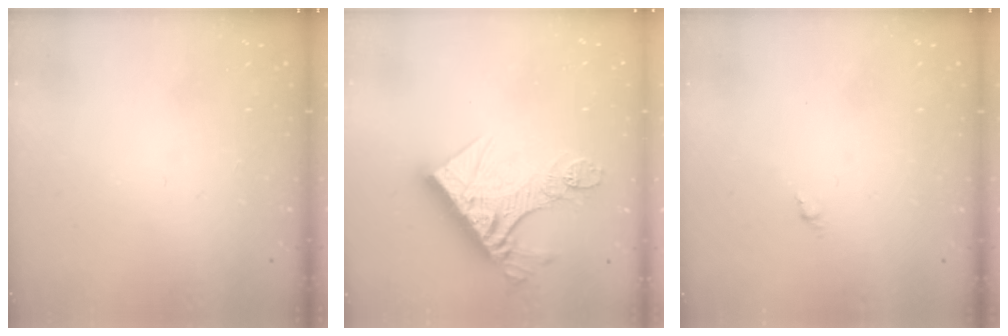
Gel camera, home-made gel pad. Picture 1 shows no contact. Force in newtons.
{"total": 18.6, "press": 18.5, "slide": 2.1}
{"total": 0.0}